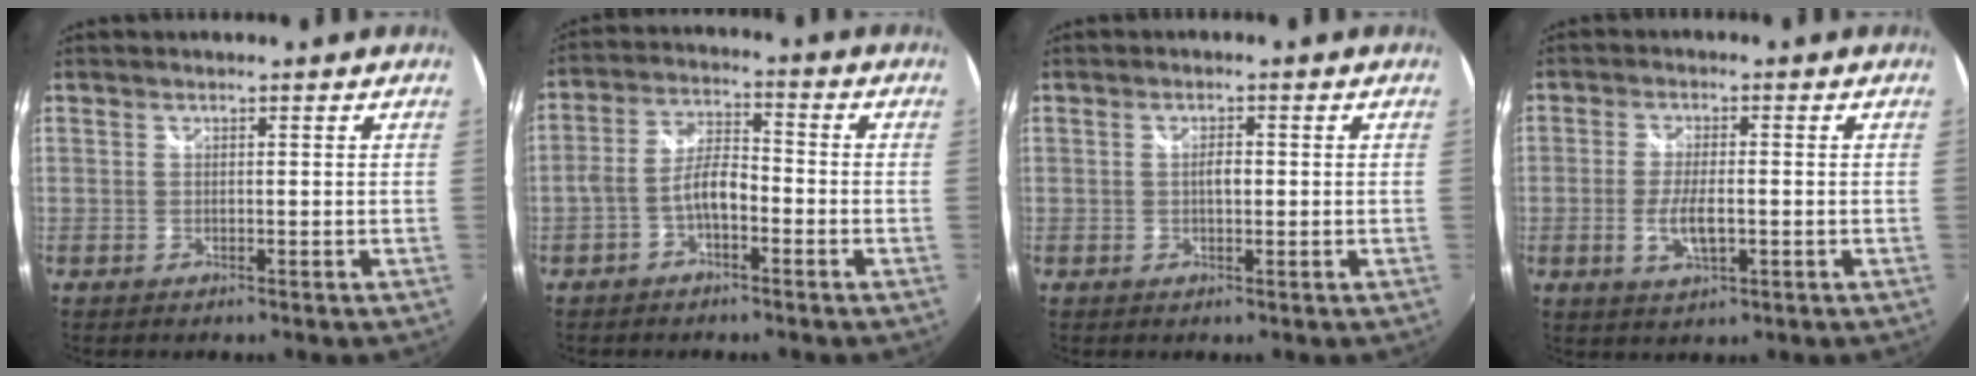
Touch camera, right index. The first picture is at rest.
{"total": 5.4, "force": [-2.5, 2.4, 4.1], "torque": [-0.086, 0.016, -0.045]}
{"total": 1.9, "force": [0.0, 0.9, 1.7], "torque": [-0.028, 0.002, -0.002]}
{"total": 5.4, "force": [-1.3, 1.8, 4.9], "torque": [-0.101, -0.008, -0.022]}